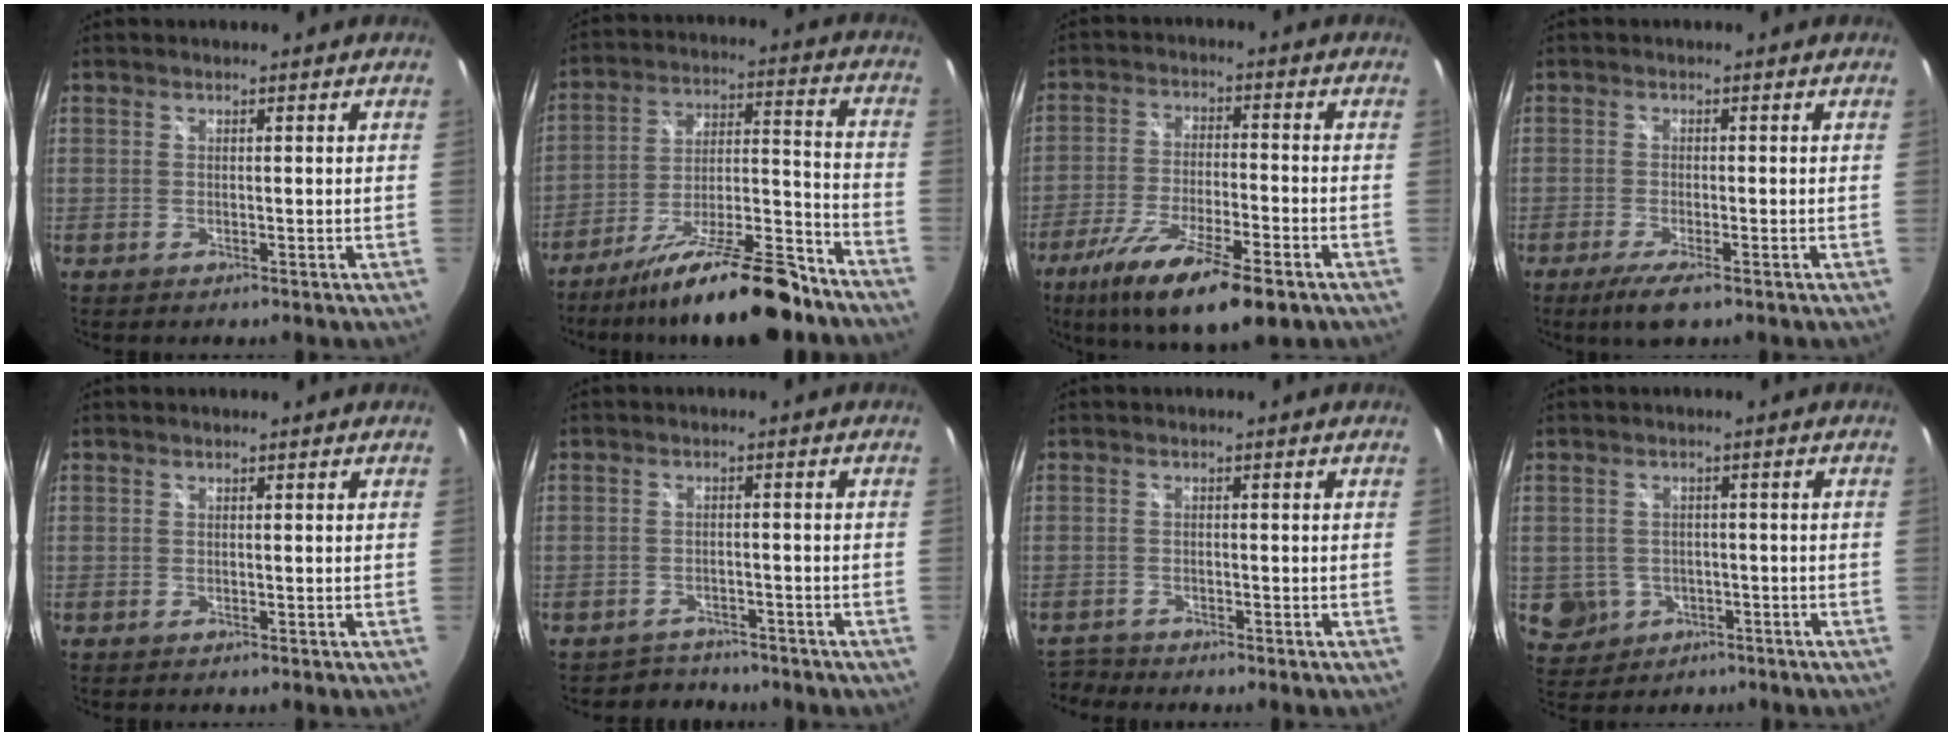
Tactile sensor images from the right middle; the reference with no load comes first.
{"total": 19.4, "force": [-15.3, 3.4, 11.3], "torque": [-0.194, -0.008, -0.238]}
{"total": 16.2, "force": [-10.3, 3.7, 11.9], "torque": [-0.232, -0.049, -0.178]}
{"total": 4.7, "force": [-3.0, 0.6, 3.6], "torque": [-0.077, -0.019, -0.053]}
{"total": 0.0}
{"total": 5.3, "force": [-4.4, 2.9, 0.1], "torque": [-0.012, 0.006, -0.063]}
{"total": 2.8, "force": [-2.8, 0.7, -0.1], "torque": [-0.008, -0.008, -0.058]}
{"total": 6.9, "force": [-2.1, 6.3, 1.8], "torque": [-0.057, 0.002, -0.013]}